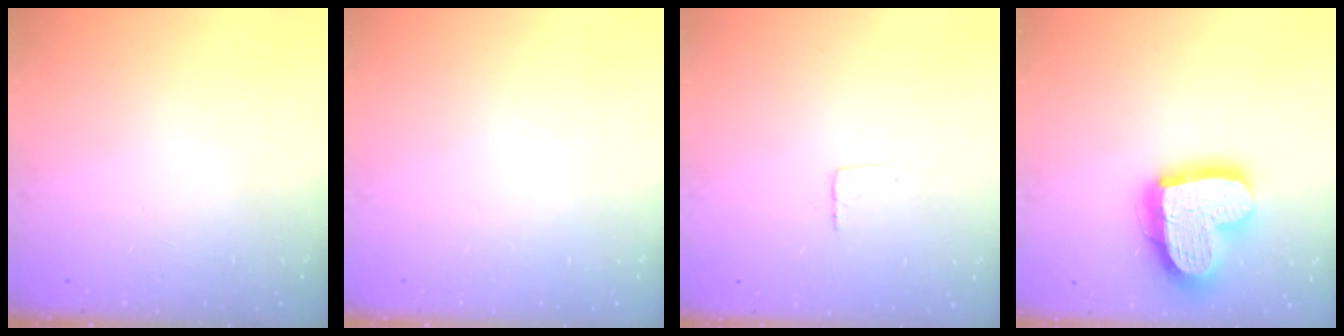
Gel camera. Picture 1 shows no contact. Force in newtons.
{"total": 0.0}
{"total": 2.9, "press": 2.9, "slide": 0.2}
{"total": 20.2, "press": 20.1, "slide": 2.0}